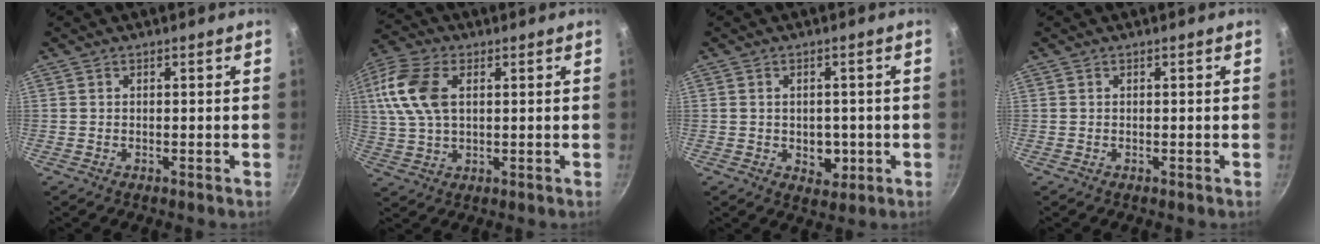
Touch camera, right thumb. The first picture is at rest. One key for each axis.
{"total": 12.5, "fx": 2.9, "fy": 7.5, "fz": 9.6, "tx": -0.192, "ty": 0.008, "tz": 0.051}
{"total": 4.9, "fx": -0.8, "fy": 3.7, "fz": 3.2, "tx": -0.027, "ty": -0.001, "tz": -0.006}
{"total": 0.0}